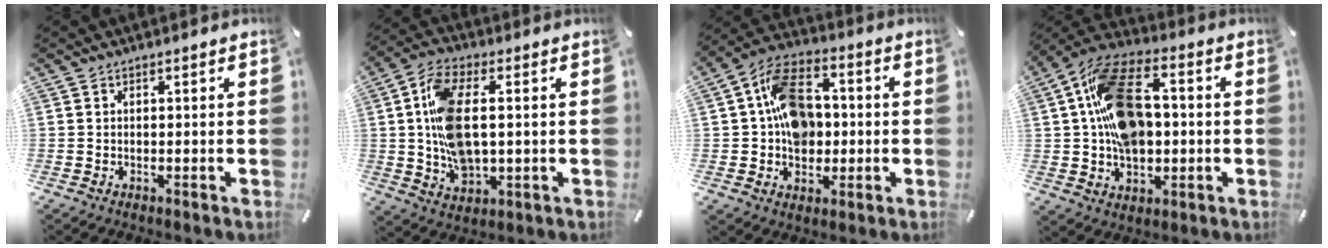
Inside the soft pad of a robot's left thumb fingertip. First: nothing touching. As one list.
[{"total": 13.2, "force": [1.1, 7.3, 11.0], "torque": [-0.238, 0.002, 0.022]}, {"total": 13.5, "force": [0.5, 10.6, 8.3], "torque": [-0.156, 0.025, 0.013]}, {"total": 19.2, "force": [1.9, 13.2, 13.8], "torque": [-0.258, 0.019, 0.038]}]